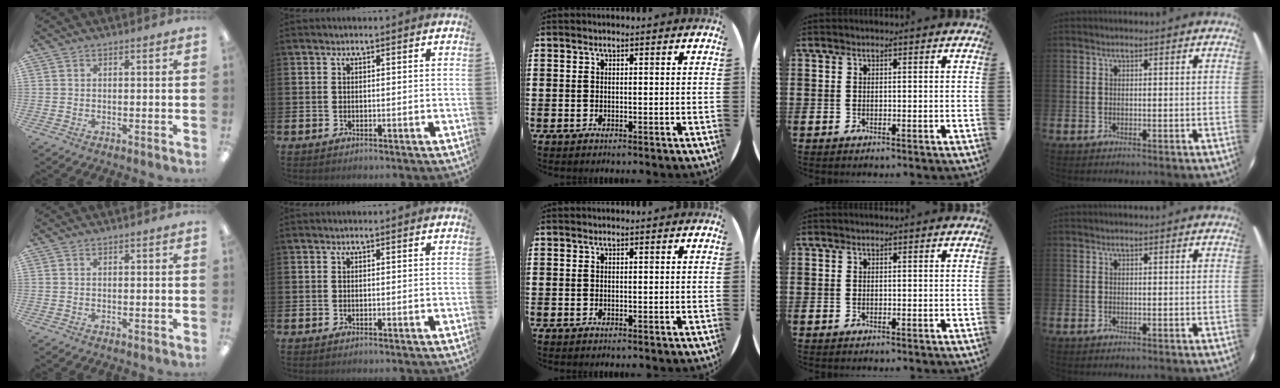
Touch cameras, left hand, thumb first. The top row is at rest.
{}